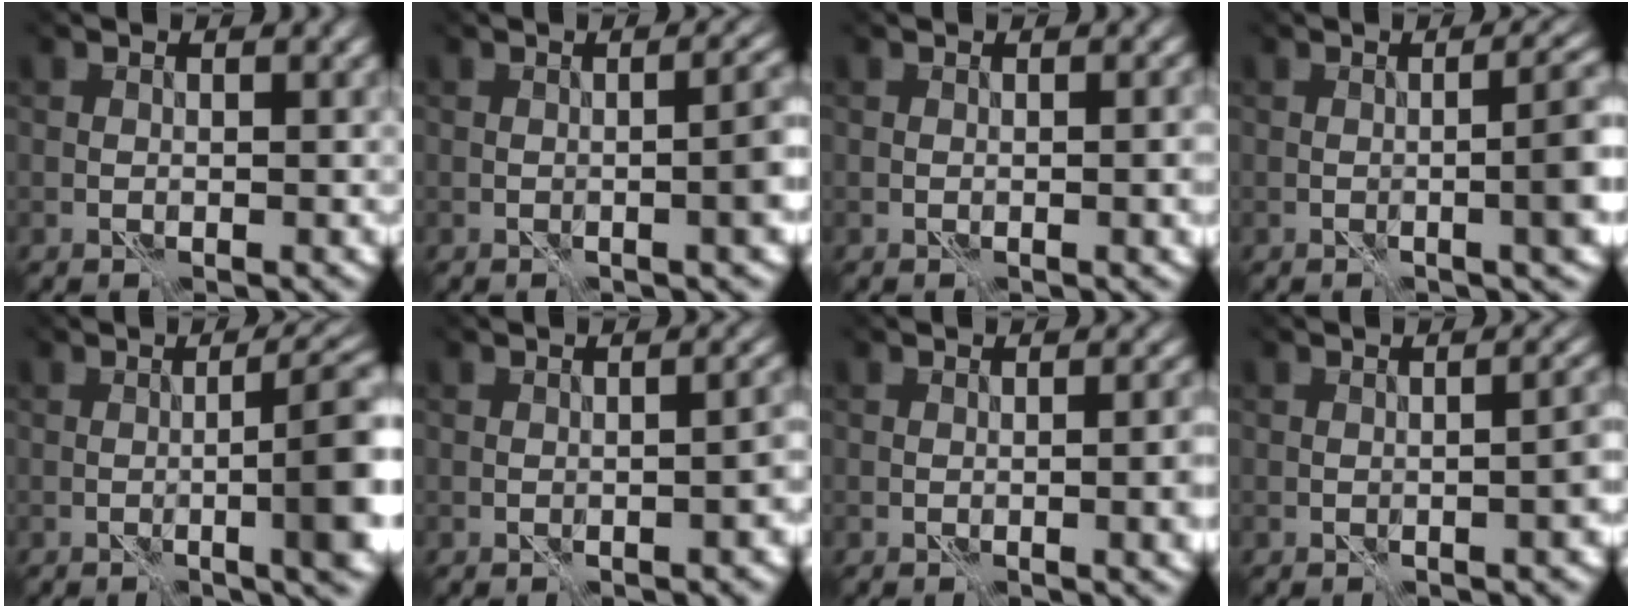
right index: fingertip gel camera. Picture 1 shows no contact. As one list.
[{"total": 3.3, "force": [-0.6, 0.4, 3.2], "torque": [-0.028, 0.013, -0.009]}, {"total": 1.3, "force": [0.2, 0.2, 1.3], "torque": [-0.016, 0.005, 0.006]}, {"total": 4.7, "force": [-0.6, 0.7, 4.6], "torque": [-0.045, 0.013, -0.009]}, {"total": 7.3, "force": [-0.5, 1.3, 7.1], "torque": [-0.073, 0.012, -0.004]}, {"total": 1.9, "force": [-0.7, 0.1, 1.8], "torque": [-0.018, 0.009, -0.007]}, {"total": 3.0, "force": [-0.1, 0.7, 2.9], "torque": [-0.021, 0.005, 0.004]}, {"total": 2.3, "force": [-0.7, 0.1, 2.2], "torque": [-0.016, 0.011, -0.006]}]